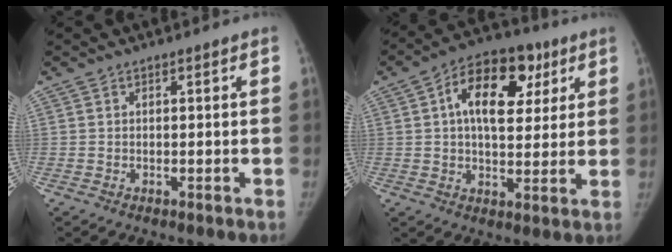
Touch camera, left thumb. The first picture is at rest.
{"total": 14.9, "force": [4.9, 9.0, 10.9], "torque": [-0.133, 0.007, 0.070]}